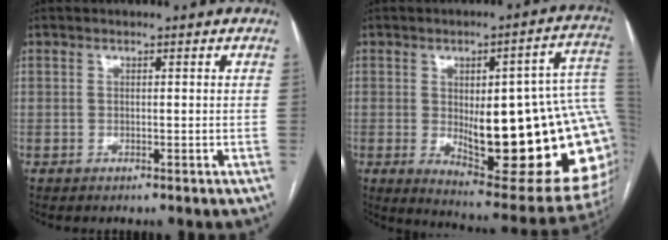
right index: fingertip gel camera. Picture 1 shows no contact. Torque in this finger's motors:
{"motor_torque": [2.14, 0.00, 1.05, 0.21]}